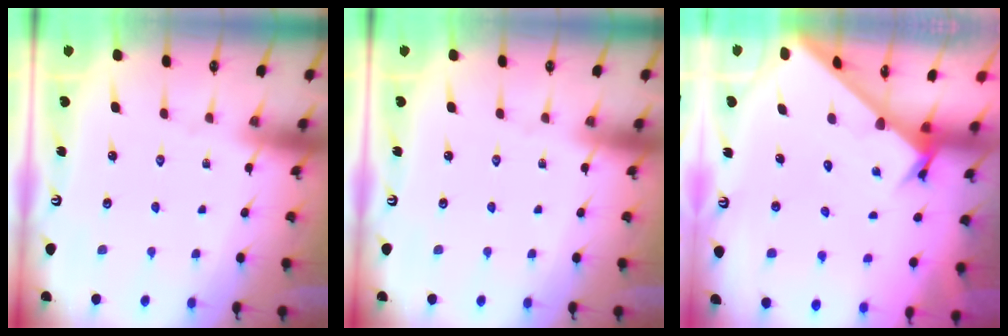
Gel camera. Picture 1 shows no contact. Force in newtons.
{"total": 0.0}
{"total": 2.6, "press": 2.6, "slide": 0.3}